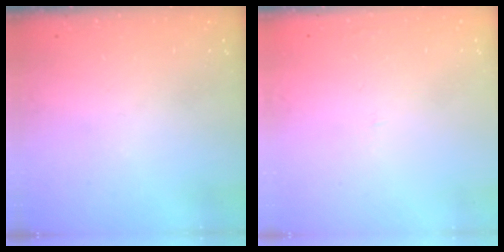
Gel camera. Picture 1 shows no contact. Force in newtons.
{"total": 0.9, "press": 0.9, "slide": 0.1}